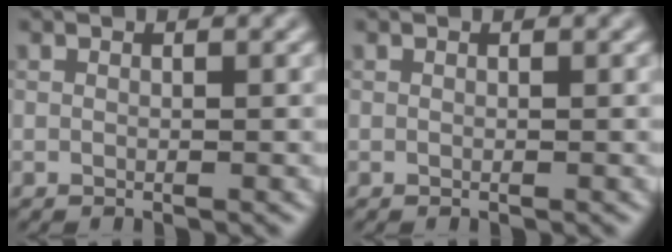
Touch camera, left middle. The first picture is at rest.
{"total": 0.0}